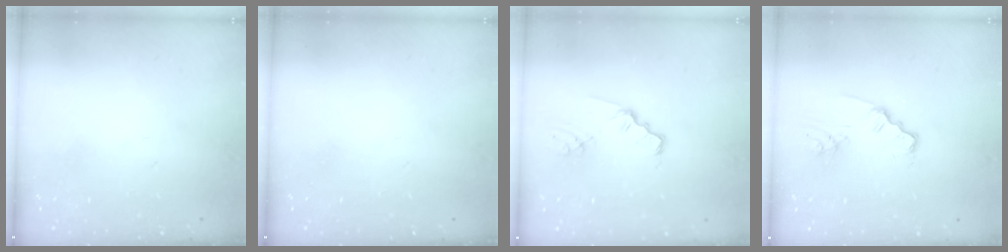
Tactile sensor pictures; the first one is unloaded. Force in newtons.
{"total": 0.0}
{"total": 1.8, "press": 1.7, "slide": 0.3}
{"total": 2.4, "press": 2.4, "slide": 0.2}